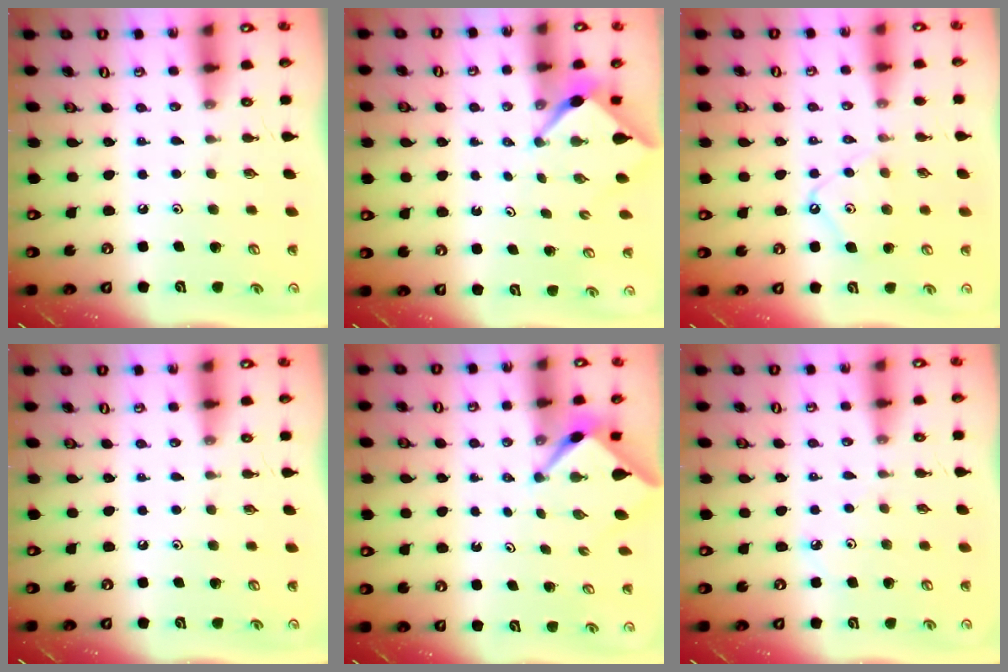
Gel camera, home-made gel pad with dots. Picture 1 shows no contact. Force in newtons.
{"total": 2.5, "press": 2.5, "slide": 0.2}
{"total": 9.3, "press": 9.2, "slide": 0.9}
{"total": 0.0}
{"total": 2.4, "press": 2.4, "slide": 0.3}
{"total": 3.0, "press": 3.0, "slide": 0.5}